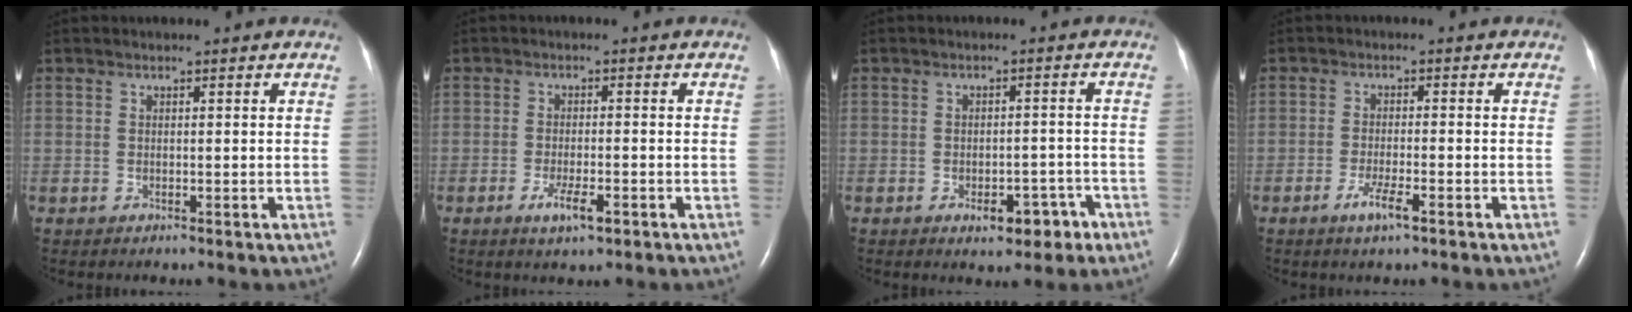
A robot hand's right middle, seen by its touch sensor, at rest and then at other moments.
{"total": 3.8, "force": [-2.0, 0.8, 3.1], "torque": [-0.060, -0.003, -0.034]}
{"total": 5.0, "force": [-2.9, 2.5, 3.3], "torque": [-0.030, 0.012, -0.032]}
{"total": 3.5, "force": [-2.1, 0.3, 2.9], "torque": [-0.058, -0.005, -0.039]}